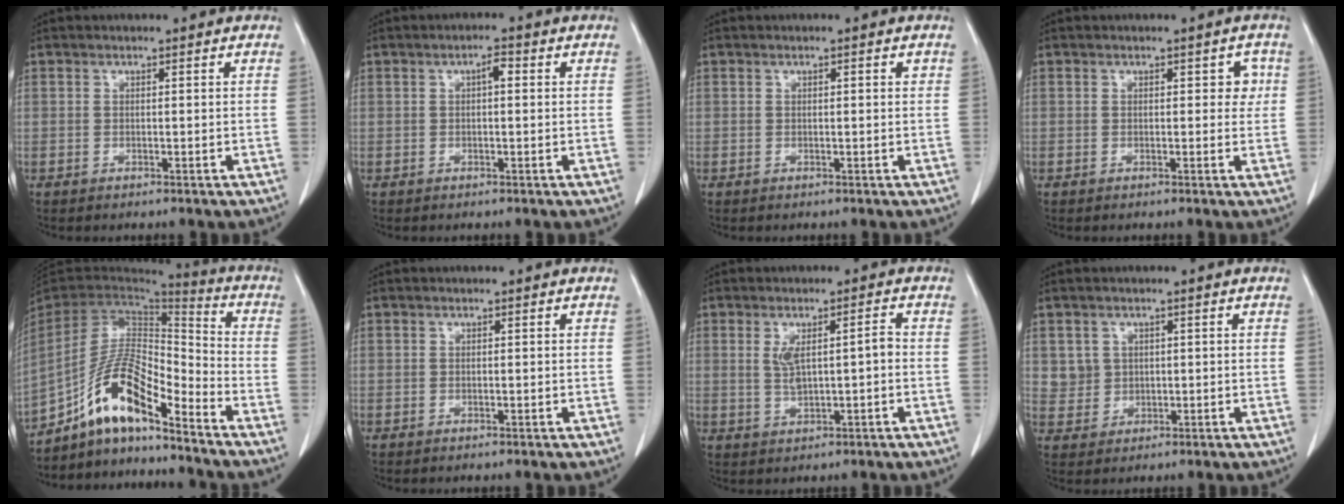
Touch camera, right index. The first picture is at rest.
{"total": 1.8, "force": [0.4, 0.6, 1.7], "torque": [-0.028, 0.005, 0.006]}
{"total": 0.8, "force": [0.3, 0.2, 0.8], "torque": [-0.014, 0.003, 0.002]}
{"total": 2.4, "force": [0.5, 1.6, 1.8], "torque": [-0.012, 0.014, 0.004]}
{"total": 13.6, "force": [-9.6, 2.8, 9.2], "torque": [-0.180, 0.018, -0.175]}
{"total": 0.0}
{"total": 4.8, "force": [0.2, 1.2, 4.6], "torque": [-0.084, 0.011, 0.010]}
{"total": 3.3, "force": [1.0, 3.1, 0.2], "torque": [0.004, 0.004, 0.023]}